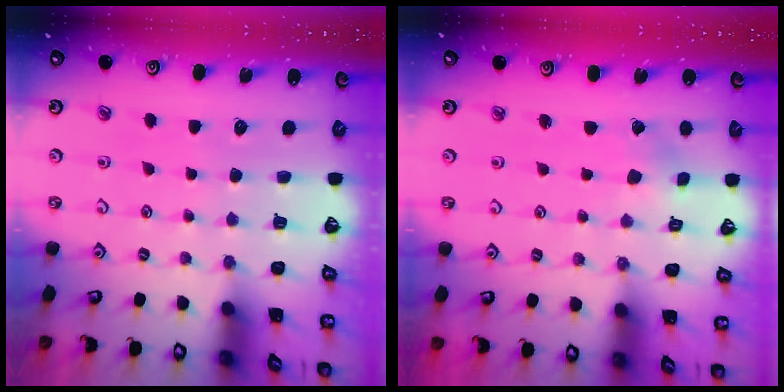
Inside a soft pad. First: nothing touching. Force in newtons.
{"total": 0.6, "press": 0.5, "slide": 0.2}